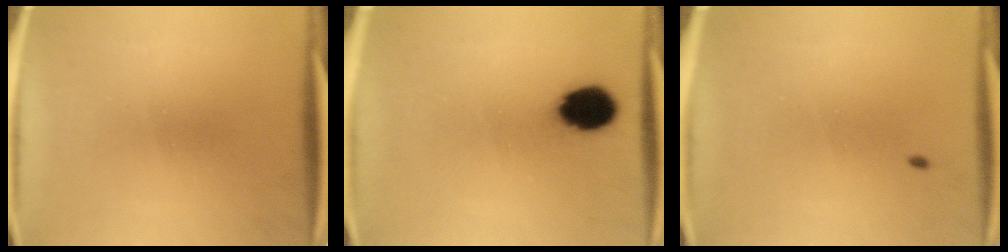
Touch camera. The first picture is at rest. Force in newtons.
{"total": 9.6}
{"total": 0.7}